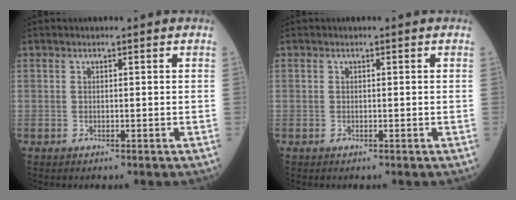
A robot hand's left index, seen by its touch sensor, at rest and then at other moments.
{"total": 0.0}